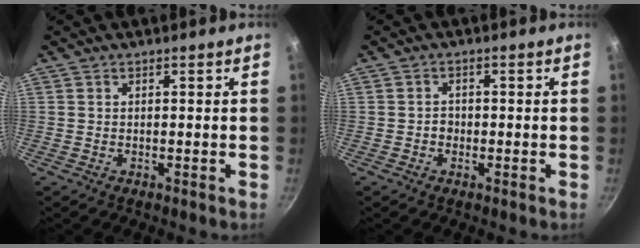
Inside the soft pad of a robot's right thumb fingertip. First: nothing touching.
{"total": 1.6, "force": [-0.6, 1.3, 0.6], "torque": [-0.001, 0.006, -0.011]}